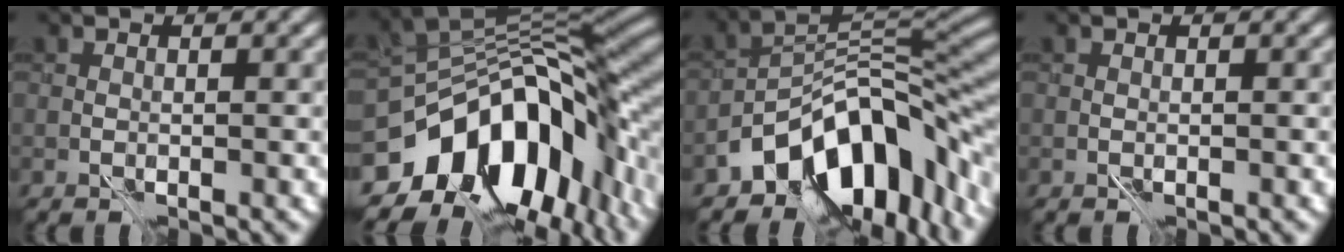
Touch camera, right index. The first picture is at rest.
{"total": 15.5, "force": [-6.1, 9.4, 10.7], "torque": [-0.154, -0.012, -0.097]}
{"total": 11.8, "force": [-6.9, 5.6, 7.7], "torque": [-0.098, 0.003, -0.130]}
{"total": 0.0}